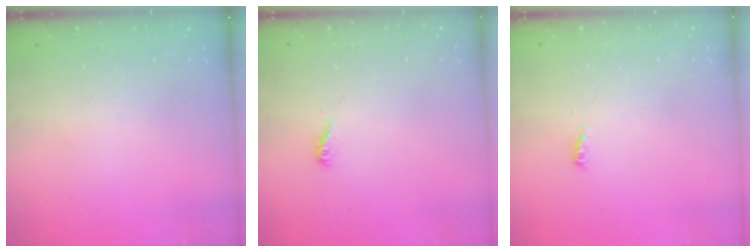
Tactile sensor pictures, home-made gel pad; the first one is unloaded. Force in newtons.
{"total": 2.8, "press": 2.8, "slide": 0.2}
{"total": 3.9, "press": 3.9, "slide": 0.4}